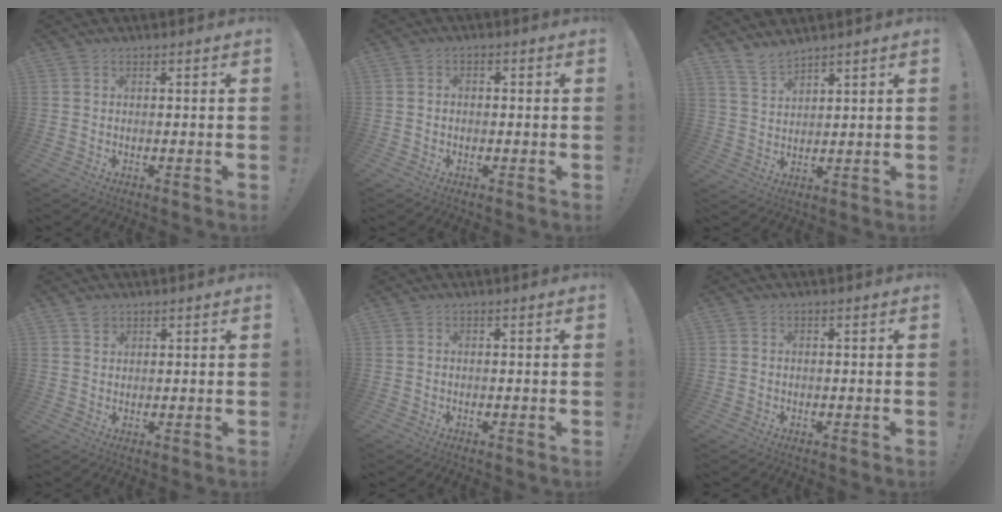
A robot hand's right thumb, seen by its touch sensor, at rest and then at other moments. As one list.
[{"total": 1.8, "force": [-1.2, 1.1, 0.8], "torque": [-0.016, 0.011, -0.020]}, {"total": 6.2, "force": [5.7, 1.5, 2.0], "torque": [-0.047, -0.031, 0.109]}, {"total": 1.8, "force": [1.4, 1.1, 0.3], "torque": [0.008, -0.011, 0.025]}, {"total": 0.0}, {"total": 0.6, "force": [-0.1, 0.6, -0.1], "torque": [0.002, 0.001, -0.002]}]